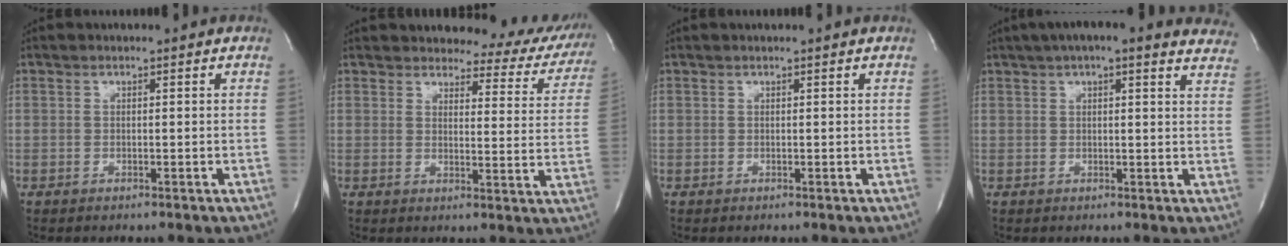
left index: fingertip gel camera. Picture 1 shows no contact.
{"total": 13.3, "force": [12.3, 4.1, 2.8], "torque": [0.002, -0.040, 0.113]}
{"total": 0.7, "force": [0.6, -0.1, 0.3], "torque": [-0.005, 0.004, 0.016]}
{"total": 16.6, "force": [13.8, 3.4, 8.6], "torque": [-0.120, 0.034, 0.158]}